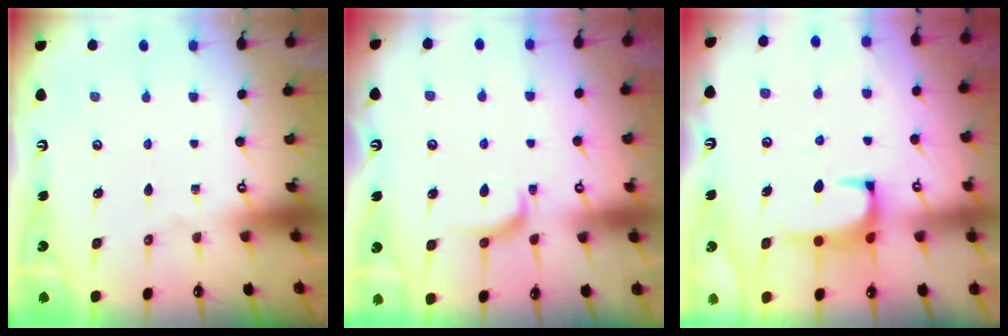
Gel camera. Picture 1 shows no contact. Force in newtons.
{"total": 3.0, "press": 2.8, "slide": 1.0}
{"total": 1.2, "press": 1.2, "slide": 0.4}